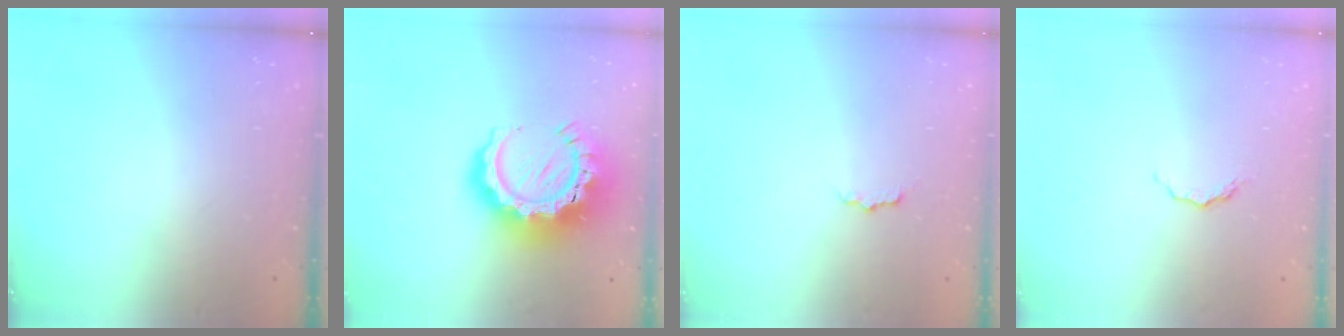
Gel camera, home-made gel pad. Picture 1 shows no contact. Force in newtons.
{"total": 19.4, "press": 19.3, "slide": 1.8}
{"total": 3.0, "press": 3.0, "slide": 0.1}
{"total": 4.4, "press": 4.4, "slide": 0.4}